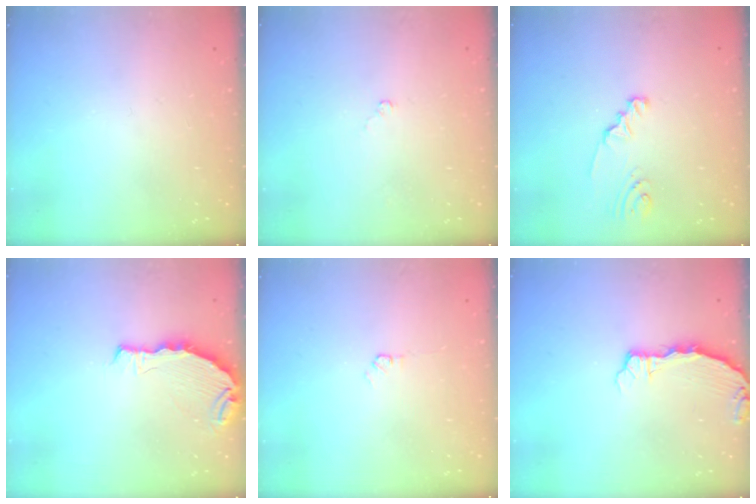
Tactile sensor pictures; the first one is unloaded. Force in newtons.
{"total": 2.4, "press": 2.3, "slide": 0.3}
{"total": 2.3, "press": 2.3, "slide": 0.1}
{"total": 7.3, "press": 6.4, "slide": 3.5}
{"total": 2.3, "press": 2.3, "slide": 0.3}
{"total": 2.6, "press": 2.5, "slide": 0.3}